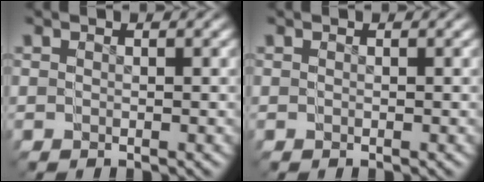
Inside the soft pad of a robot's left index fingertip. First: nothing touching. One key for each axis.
{"total": 0.0}